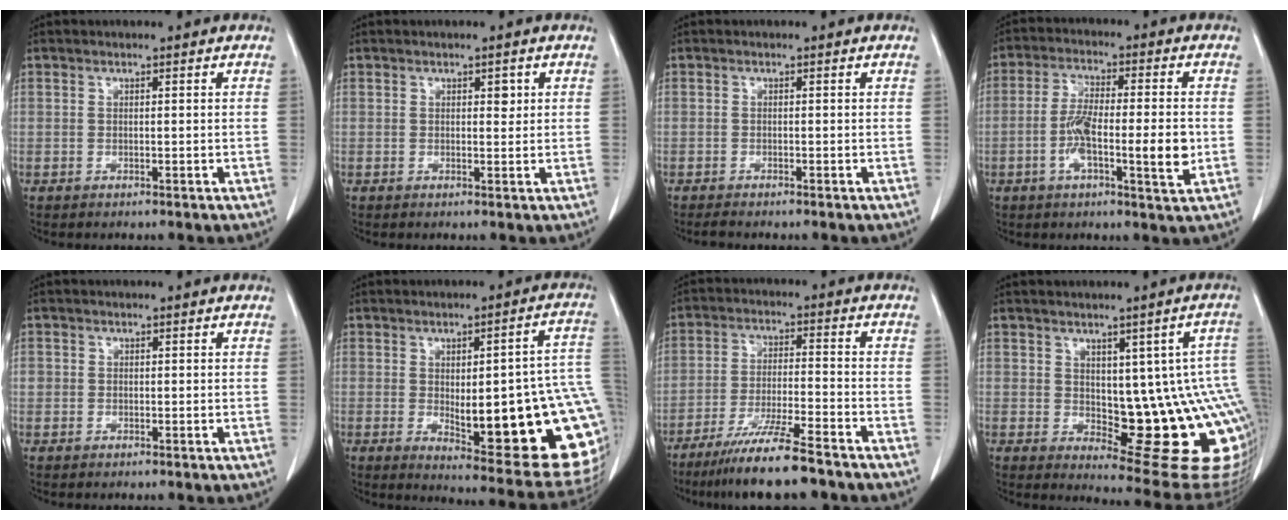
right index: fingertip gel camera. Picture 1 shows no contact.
{"total": 1.4, "force": [0.6, 0.7, 1.1], "torque": [-0.013, -0.002, 0.007]}
{"total": 0.8, "force": [-0.7, 0.0, 0.4], "torque": [-0.016, -0.004, -0.014]}
{"total": 10.3, "force": [-2.0, 1.9, 9.9], "torque": [-0.175, 0.002, -0.036]}
{"total": 1.0, "force": [0.1, 1.0, 0.2], "torque": [0.005, 0.005, -0.001]}
{"total": 24.6, "force": [-2.8, 5.0, 23.9], "torque": [-0.221, 0.001, -0.020]}
{"total": 11.2, "force": [-8.8, 0.3, 7.0], "torque": [-0.120, -0.030, -0.150]}
{"total": 16.8, "force": [-1.2, 6.3, 15.6], "torque": [-0.127, 0.010, 0.005]}